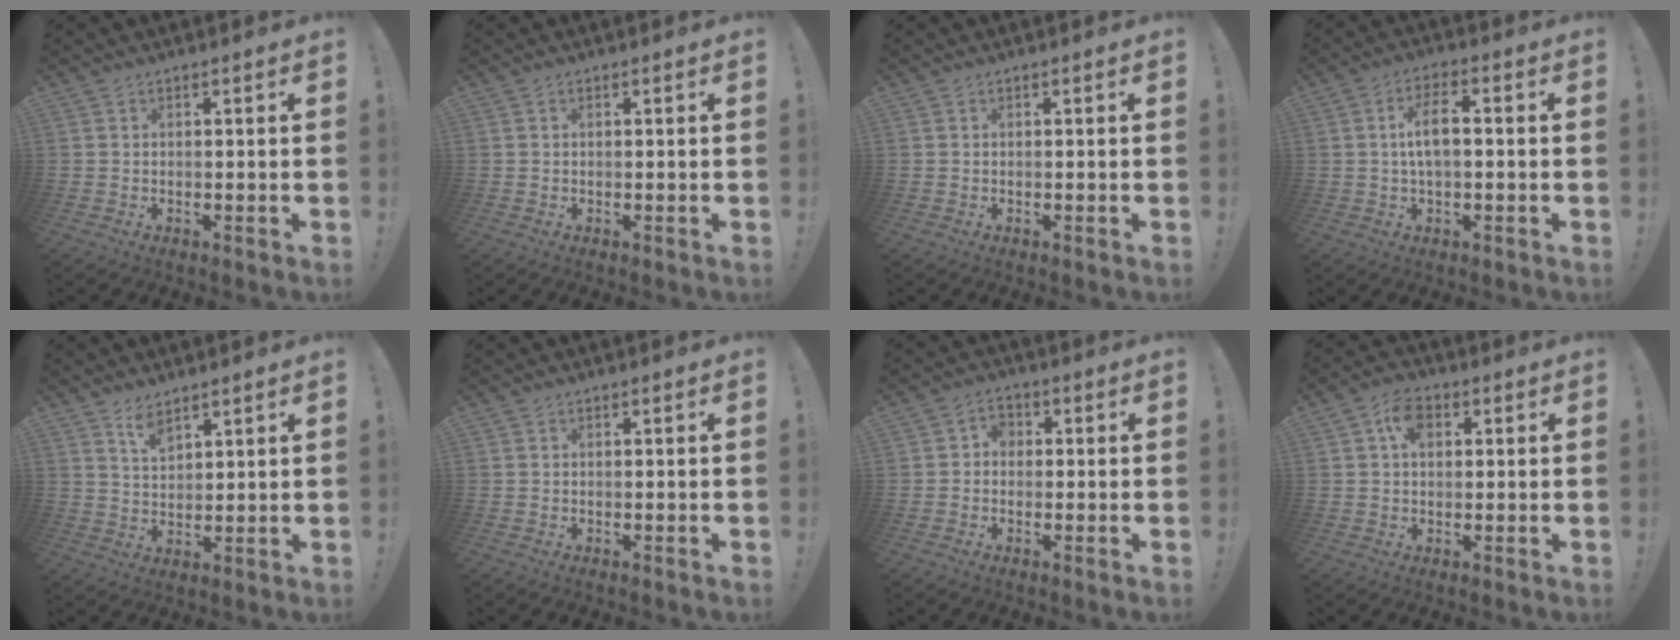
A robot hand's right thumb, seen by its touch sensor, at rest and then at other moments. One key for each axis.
{"total": 0.0}
{"total": 0.0}
{"total": 7.4, "fx": 0.5, "fy": 3.1, "fz": 6.7, "tx": -0.119, "ty": 0.007, "tz": 0.008}
{"total": 5.7, "fx": 4.5, "fy": 2.3, "fz": 2.7, "tx": -0.045, "ty": -0.028, "tz": 0.081}
{"total": 0.0}
{"total": 3.5, "fx": -0.6, "fy": 2.8, "fz": 1.9, "tx": -0.032, "ty": 0.010, "tz": -0.011}
{"total": 6.5, "fx": 1.8, "fy": 4.3, "fz": 4.5, "tx": -0.072, "ty": 0.008, "tz": 0.031}